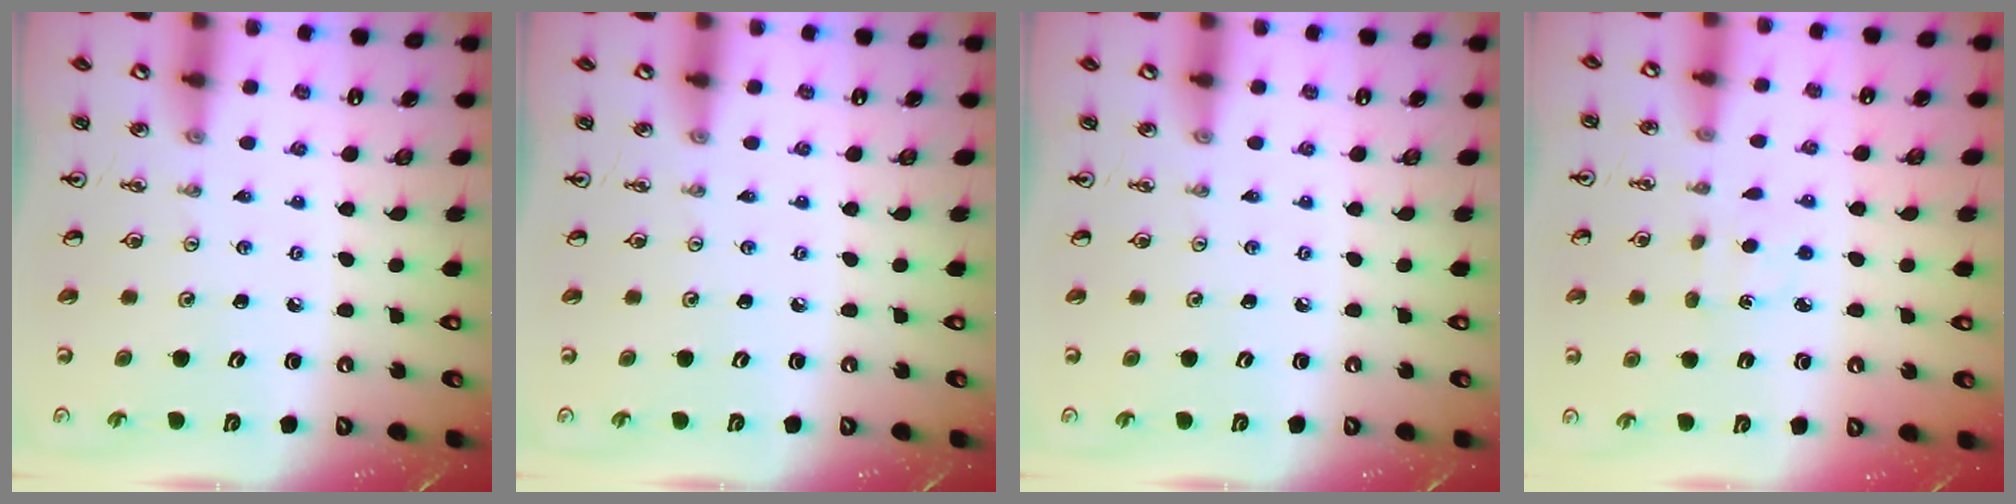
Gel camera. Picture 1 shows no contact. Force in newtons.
{"total": 0.0}
{"total": 0.0}
{"total": 2.7, "press": 2.6, "slide": 0.3}